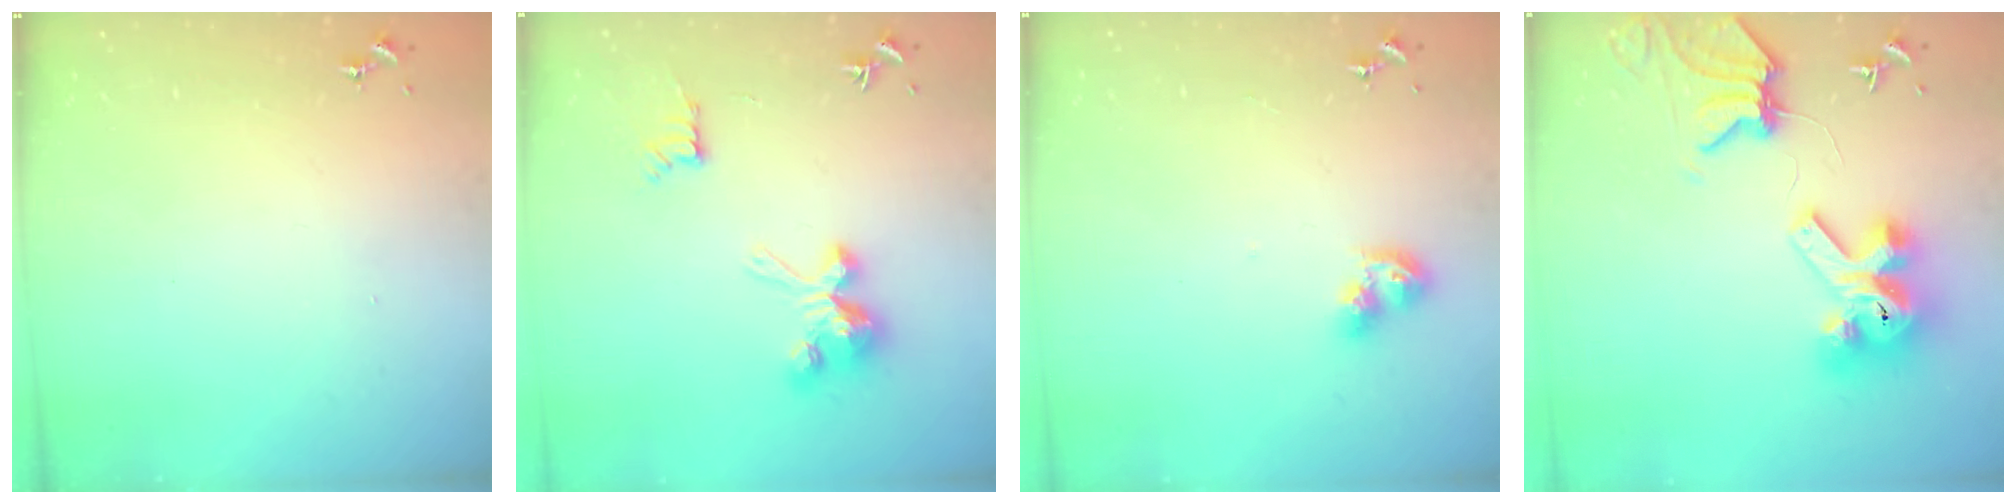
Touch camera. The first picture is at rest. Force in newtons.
{"total": 10.6, "press": 10.6, "slide": 0.3}
{"total": 7.4, "press": 7.4, "slide": 0.7}
{"total": 14.4, "press": 14.2, "slide": 1.8}